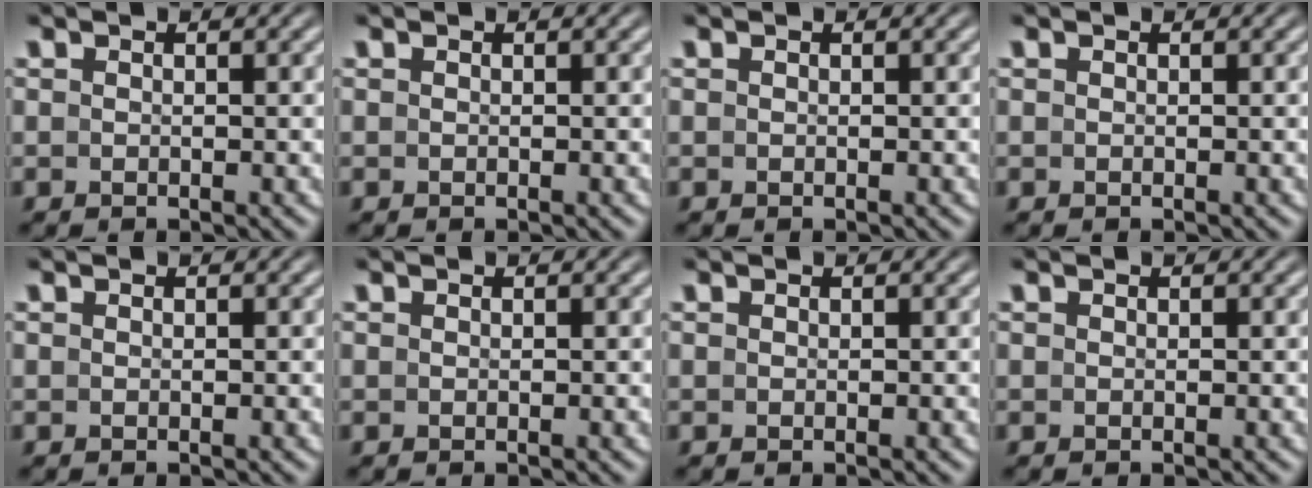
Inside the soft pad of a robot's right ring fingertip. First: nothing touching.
{"total": 0.0}
{"total": 0.0}
{"total": 0.0}
{"total": 0.0}
{"total": 0.0}
{"total": 0.0}
{"total": 0.0}